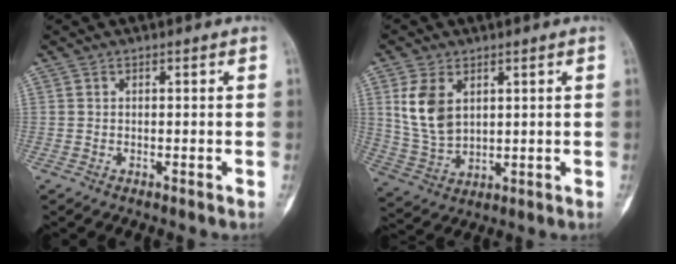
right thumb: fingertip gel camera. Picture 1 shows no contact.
{"total": 9.4, "force": [3.1, 6.0, 6.6], "torque": [-0.123, -0.010, 0.077]}